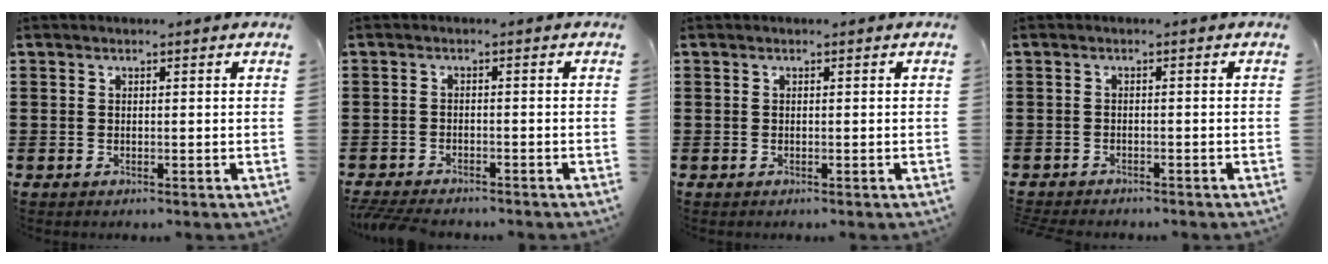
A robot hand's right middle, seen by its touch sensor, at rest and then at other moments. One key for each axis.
{"total": 2.3, "fx": -2.2, "fy": 0.3, "fz": 0.3, "tx": -0.017, "ty": -0.002, "tz": -0.050}
{"total": 0.0}
{"total": 1.2, "fx": -1.2, "fy": 0.1, "fz": 0.0, "tx": -0.003, "ty": 0.002, "tz": -0.025}